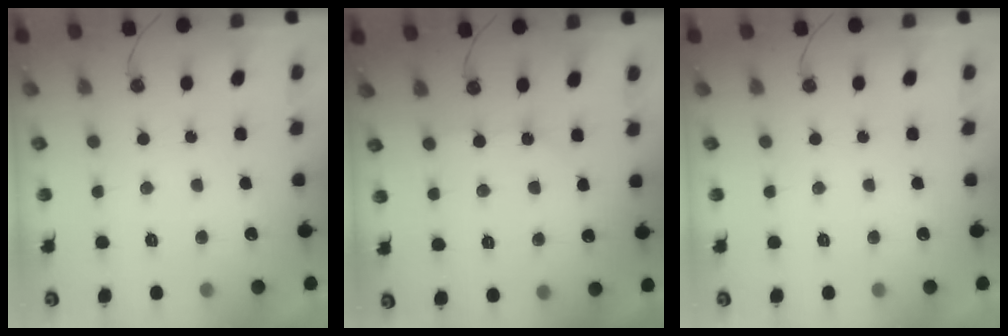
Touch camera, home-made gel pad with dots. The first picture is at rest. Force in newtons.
{"total": 2.9, "press": 2.8, "slide": 0.5}
{"total": 0.0}